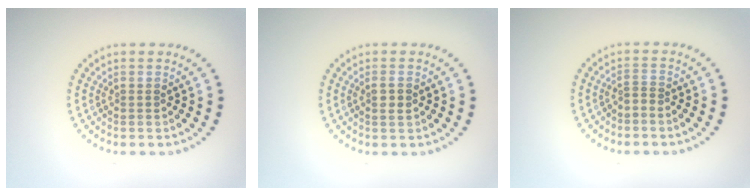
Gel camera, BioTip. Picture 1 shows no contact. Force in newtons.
{"total": 1.1, "press": 1.1, "slide": 0.4}
{"total": 0.5, "press": 0.2, "slide": 0.5}